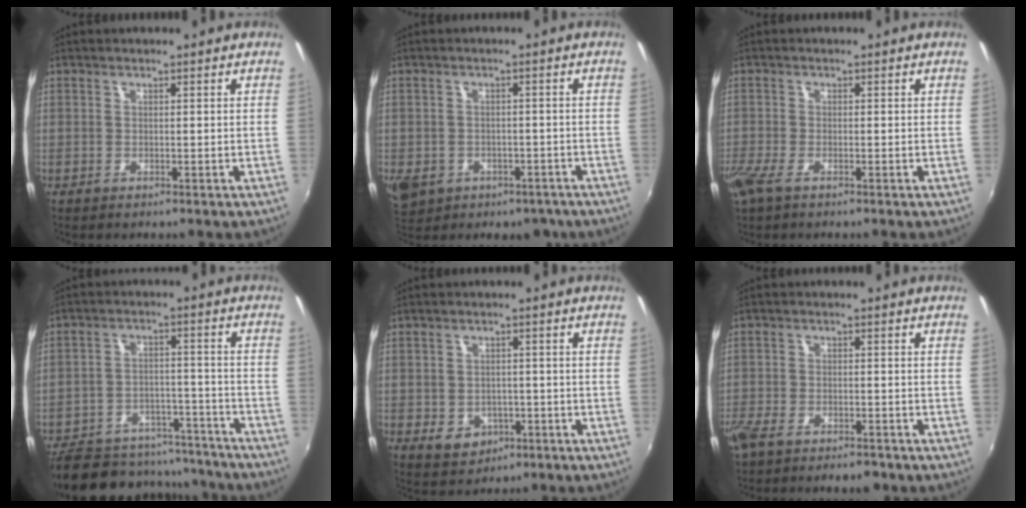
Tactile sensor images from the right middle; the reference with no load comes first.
{"total": 11.4, "force": [-5.1, 8.7, 5.2], "torque": [-0.138, -0.007, -0.059]}
{"total": 3.8, "force": [-2.4, 1.1, 2.8], "torque": [-0.067, -0.014, -0.046]}
{"total": 20.9, "force": [-17.5, 8.5, 7.6], "torque": [-0.165, 0.022, -0.220]}
{"total": 5.5, "force": [-2.0, 4.5, 2.5], "torque": [-0.060, 0.001, -0.018]}
{"total": 8.6, "force": [-6.4, 3.6, 4.6], "torque": [-0.119, -0.022, -0.113]}